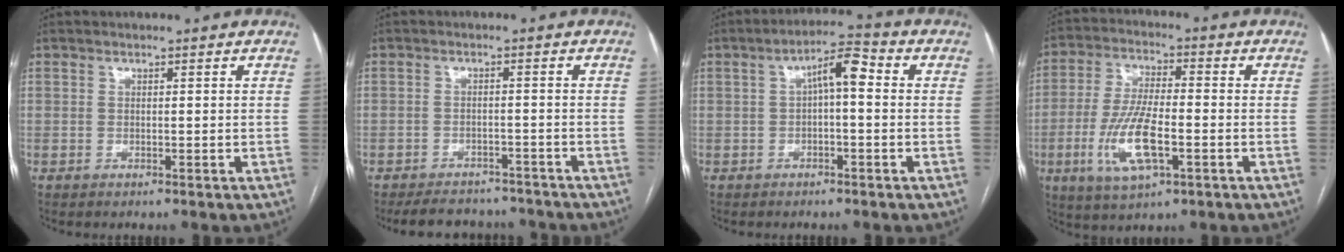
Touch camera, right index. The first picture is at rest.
{"total": 8.8, "force": [-7.9, 3.4, 1.5], "torque": [-0.017, 0.005, -0.100]}
{"total": 5.8, "force": [0.6, 1.5, 5.6], "torque": [-0.093, 0.028, 0.009]}
{"total": 11.5, "force": [-3.5, 3.4, 10.4], "torque": [-0.219, -0.006, -0.060]}